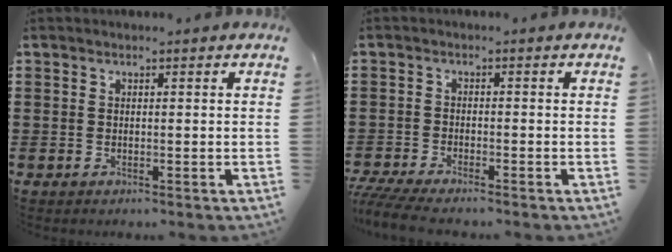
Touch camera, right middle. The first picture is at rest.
{"total": 3.6, "force": [-3.3, 0.1, 1.3], "torque": [-0.043, -0.013, -0.071]}